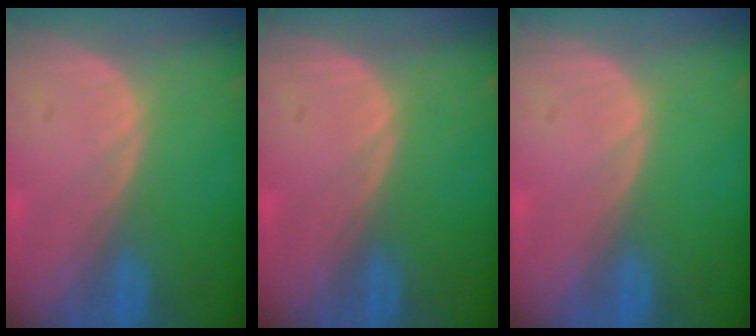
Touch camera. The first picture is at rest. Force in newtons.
{"total": 0.0}
{"total": 0.0}